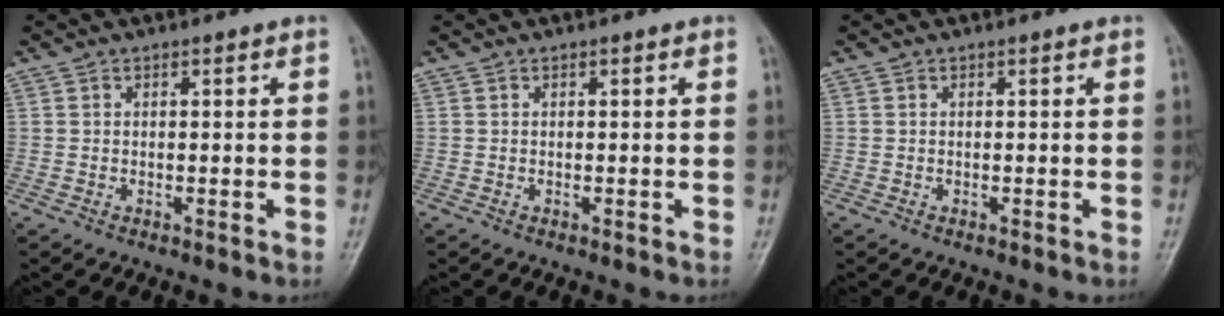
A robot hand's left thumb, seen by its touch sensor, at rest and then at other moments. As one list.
[{"total": 0.0}, {"total": 0.0}]